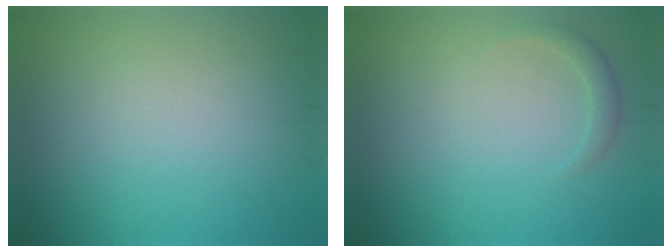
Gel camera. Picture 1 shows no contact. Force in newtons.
{"total": 1.2, "press": 1.2, "slide": 0.1}